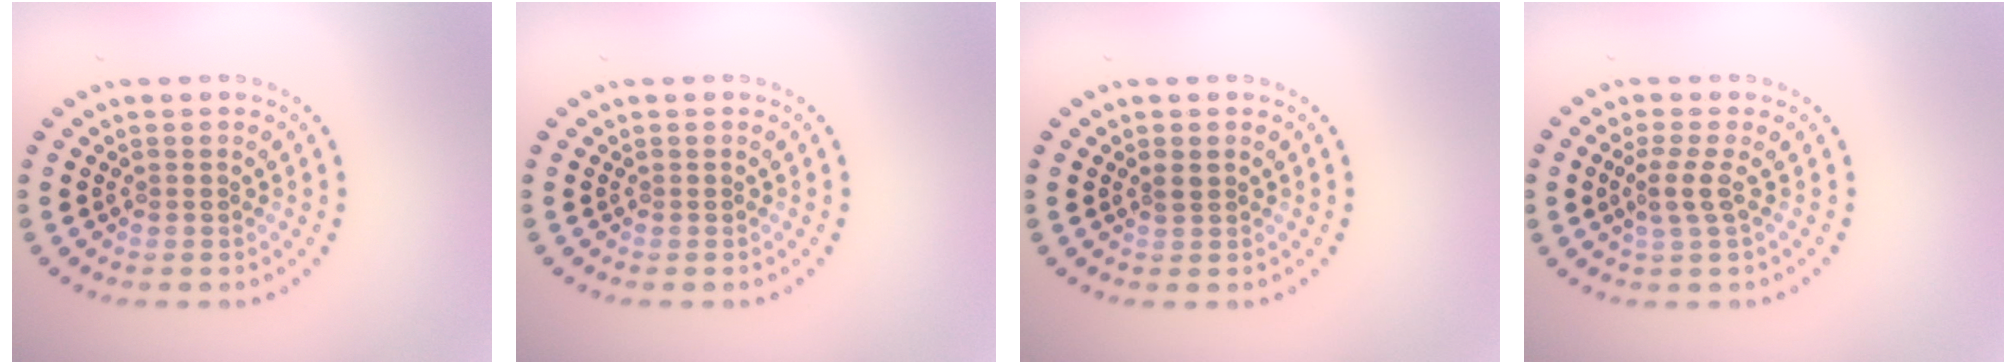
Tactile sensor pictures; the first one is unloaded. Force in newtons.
{"total": 0.0}
{"total": 1.0, "press": 0.8, "slide": 0.5}
{"total": 2.2, "press": 1.6, "slide": 1.5}